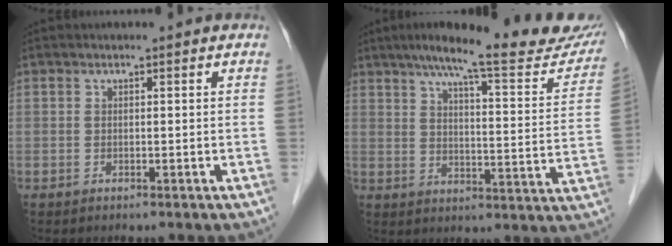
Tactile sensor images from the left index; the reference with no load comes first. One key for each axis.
{"total": 23.0, "fx": 19.1, "fy": 2.8, "fz": 12.4, "tx": -0.172, "ty": -0.019, "tz": 0.241}